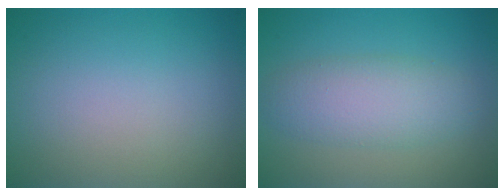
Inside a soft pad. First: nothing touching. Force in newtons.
{"total": 4.3, "press": 4.3, "slide": 0.4}